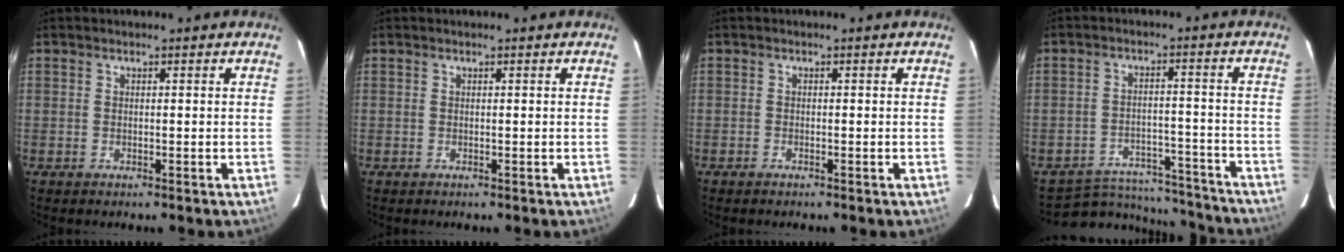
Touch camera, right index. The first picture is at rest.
{"total": 0.0}
{"total": 0.6, "force": [-0.6, 0.1, 0.1], "torque": [-0.007, 0.002, -0.013]}
{"total": 14.8, "force": [-13.8, 4.8, 2.6], "torque": [-0.060, 0.031, -0.180]}